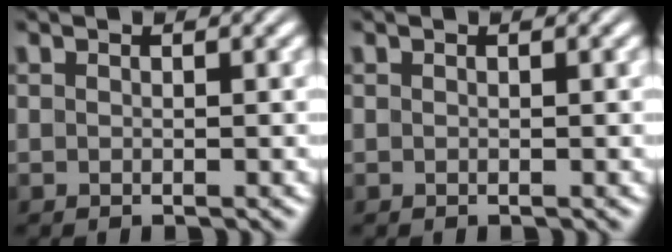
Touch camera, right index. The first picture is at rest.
{"total": 0.0}